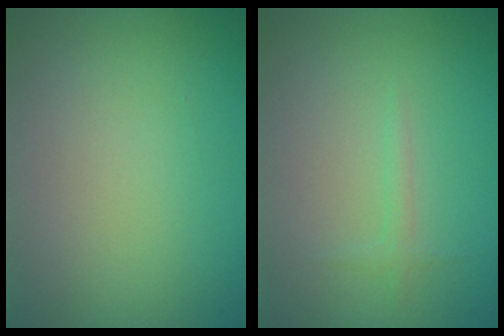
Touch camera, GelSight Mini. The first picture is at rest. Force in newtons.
{"total": 0.8, "press": 0.8, "slide": 0.0}